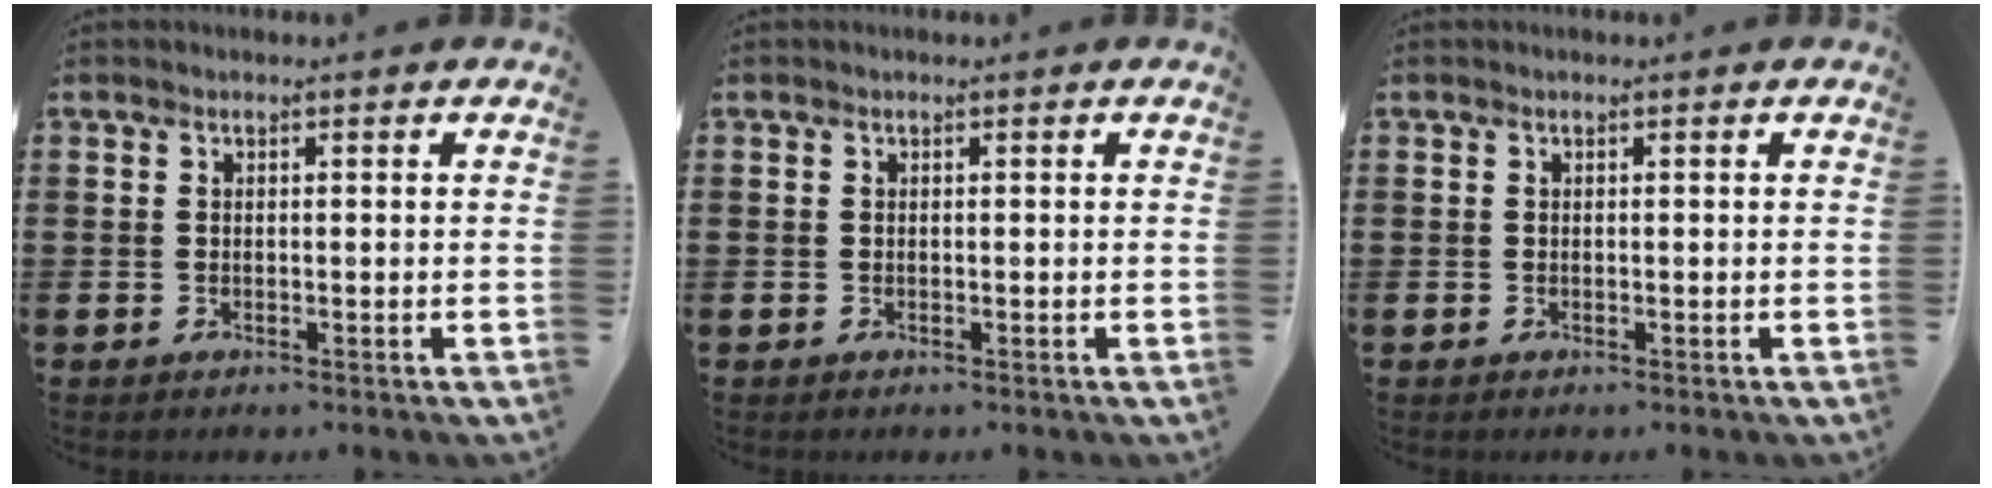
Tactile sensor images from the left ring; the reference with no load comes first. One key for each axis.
{"total": 0.0}
{"total": 0.0}